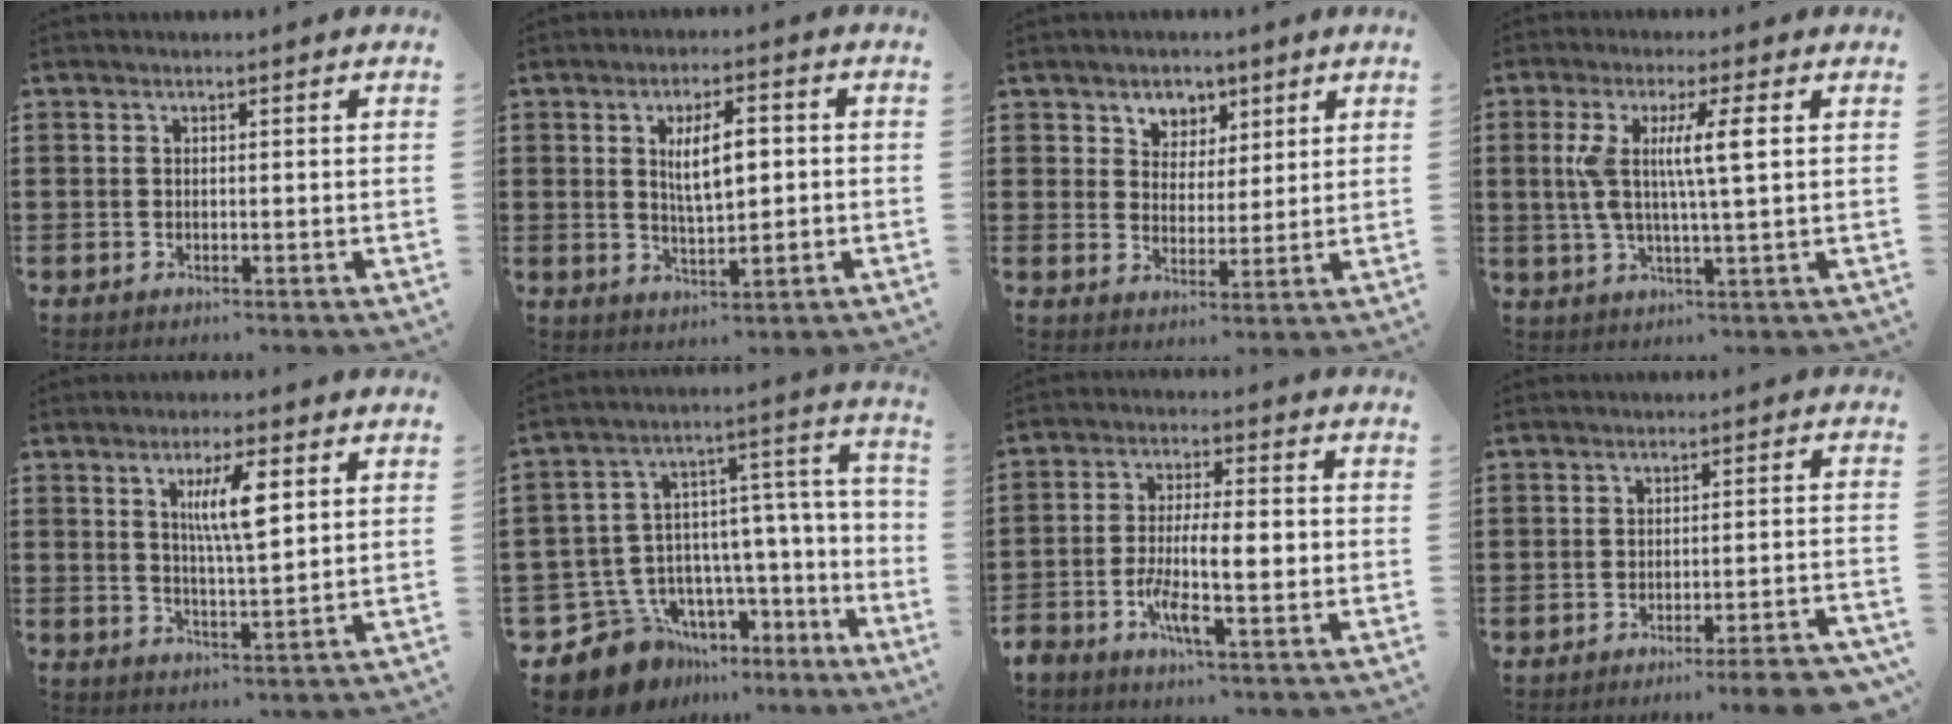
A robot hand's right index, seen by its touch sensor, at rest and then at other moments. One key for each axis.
{"total": 6.6, "fx": 0.9, "fy": 2.3, "fz": 6.1, "tx": -0.109, "ty": 0.005, "tz": 0.012}
{"total": 4.3, "fx": 2.8, "fy": 3.2, "fz": 0.1, "tx": -0.025, "ty": 0.008, "tz": 0.051}
{"total": 7.4, "fx": 1.5, "fy": 0.6, "fz": 7.2, "tx": -0.149, "ty": -0.007, "tz": 0.018}
{"total": 7.1, "fx": 2.5, "fy": 1.6, "fz": 6.4, "tx": -0.123, "ty": 0.005, "tz": 0.038}
{"total": 9.1, "fx": -7.2, "fy": 4.5, "fz": 3.3, "tx": -0.090, "ty": -0.018, "tz": -0.140}
{"total": 7.8, "fx": -2.3, "fy": 2.4, "fz": 7.1, "tx": -0.145, "ty": -0.004, "tz": -0.046}
{"total": 4.4, "fx": -3.7, "fy": -0.5, "fz": 2.3, "tx": -0.038, "ty": -0.015, "tz": -0.072}